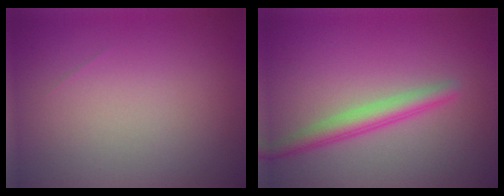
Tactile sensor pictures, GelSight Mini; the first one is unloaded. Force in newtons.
{"total": 2.8, "press": 2.8, "slide": 0.1}